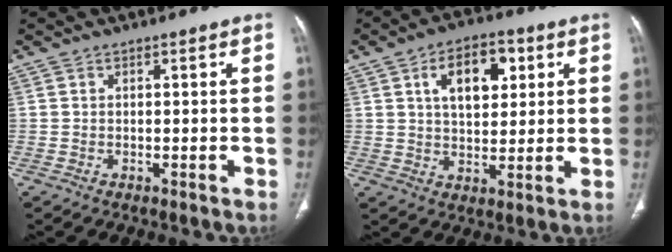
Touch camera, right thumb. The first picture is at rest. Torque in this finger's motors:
{"motor_torque": [-0.60, 1.52, 0.92, 0.14, 0.25]}